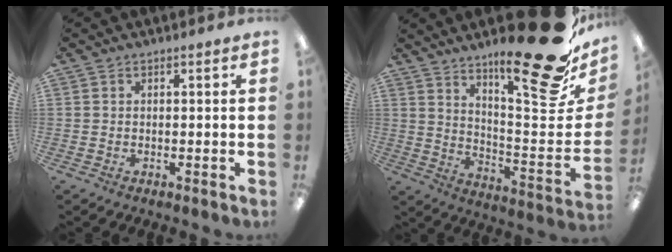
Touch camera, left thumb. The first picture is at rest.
{"total": 25.0, "force": [17.7, 6.1, 16.6], "torque": [-0.225, -0.130, 0.282]}